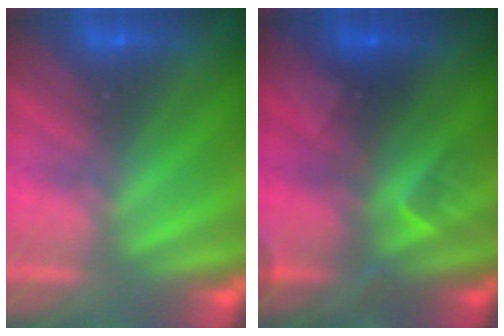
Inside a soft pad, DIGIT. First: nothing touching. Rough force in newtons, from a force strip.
{"total": 2.4}